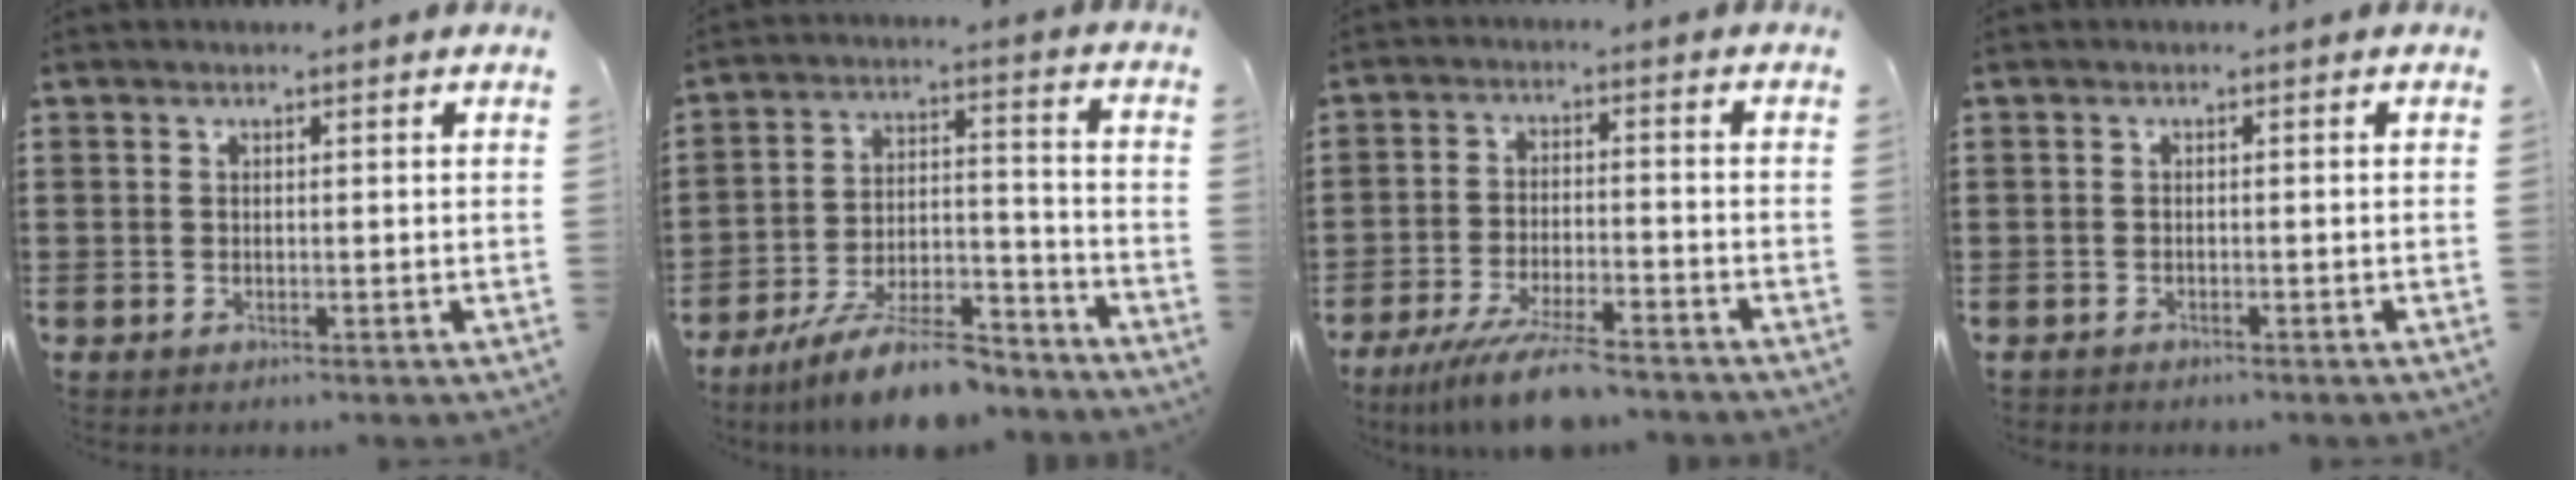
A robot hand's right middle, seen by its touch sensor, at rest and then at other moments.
{"total": 11.1, "force": [-9.4, 1.6, 5.7], "torque": [-0.099, 0.024, -0.177]}
{"total": 8.3, "force": [-6.9, 0.7, 4.6], "torque": [-0.098, -0.008, -0.129]}
{"total": 0.8, "force": [-0.8, 0.0, -0.1], "torque": [-0.001, -0.001, -0.016]}